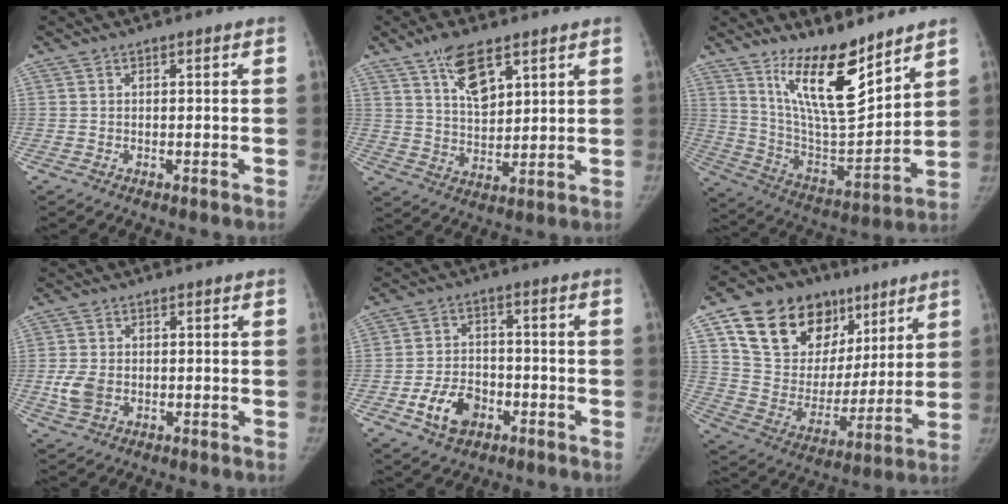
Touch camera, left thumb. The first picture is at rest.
{"total": 9.0, "force": [5.4, 3.8, 6.1], "torque": [-0.088, -0.032, 0.101]}
{"total": 16.6, "force": [11.4, 4.8, 11.1], "torque": [-0.150, -0.087, 0.215]}
{"total": 4.9, "force": [-0.8, 3.5, 3.2], "torque": [-0.067, -0.001, -0.014]}
{"total": 8.7, "force": [-3.9, 6.0, 5.0], "torque": [-0.072, 0.022, -0.065]}
{"total": 24.0, "force": [12.5, 16.4, 12.3], "torque": [-0.166, -0.011, 0.223]}